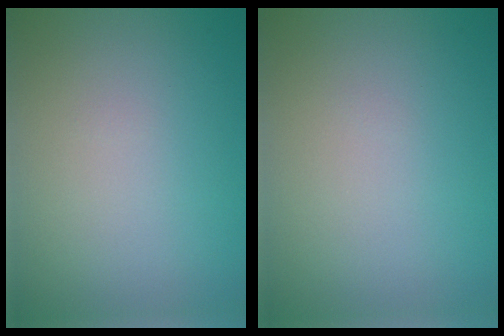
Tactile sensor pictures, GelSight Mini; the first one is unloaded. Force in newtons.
{"total": 0.0}